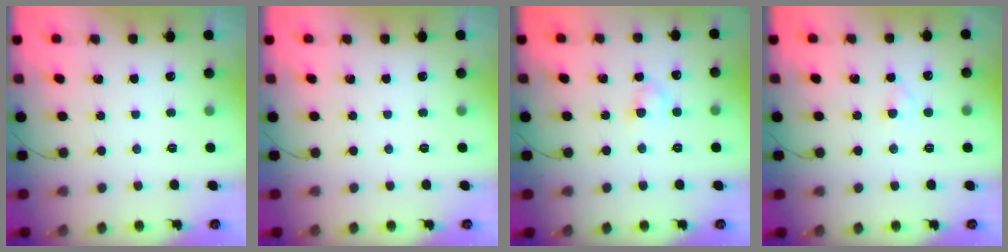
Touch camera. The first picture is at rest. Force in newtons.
{"total": 0.0}
{"total": 2.7, "press": 2.4, "slide": 1.2}
{"total": 2.1, "press": 1.9, "slide": 0.9}